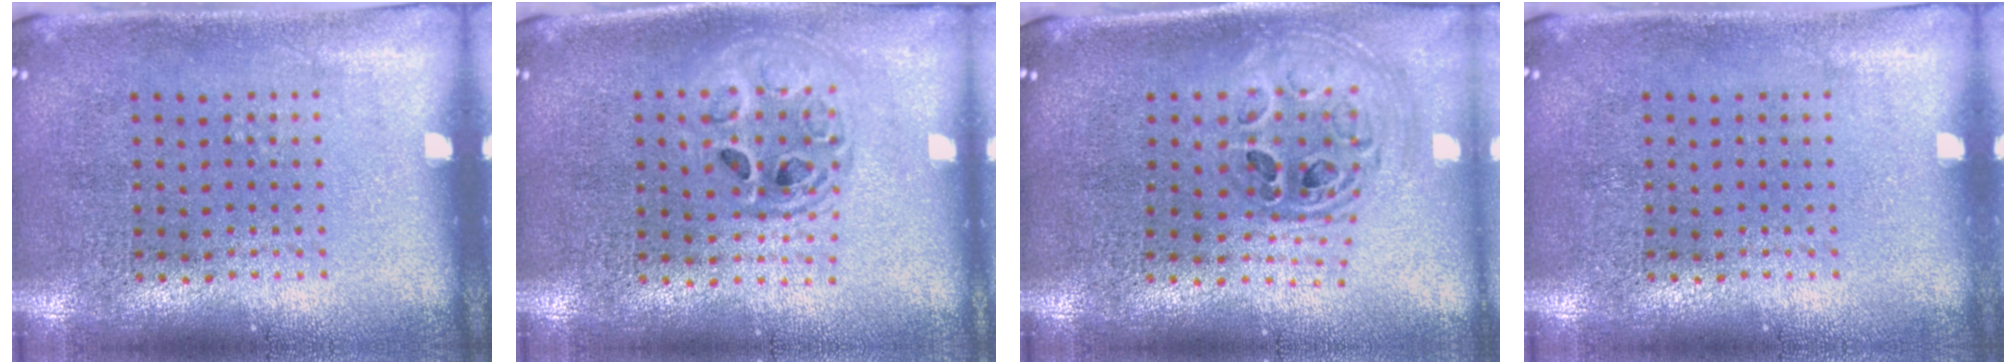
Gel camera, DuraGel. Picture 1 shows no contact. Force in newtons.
{"total": 1.4, "press": 1.2, "slide": 0.6}
{"total": 1.2, "press": 1.1, "slide": 0.5}
{"total": 0.0}